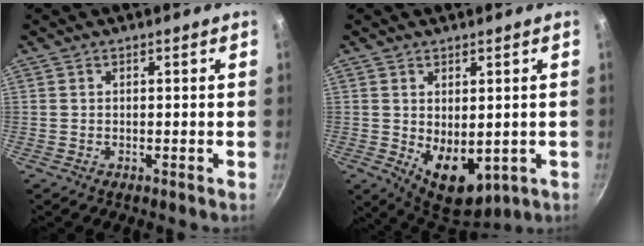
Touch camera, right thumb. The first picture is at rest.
{"total": 9.6, "force": [-0.7, 6.0, 7.5], "torque": [-0.088, -0.020, 0.010]}